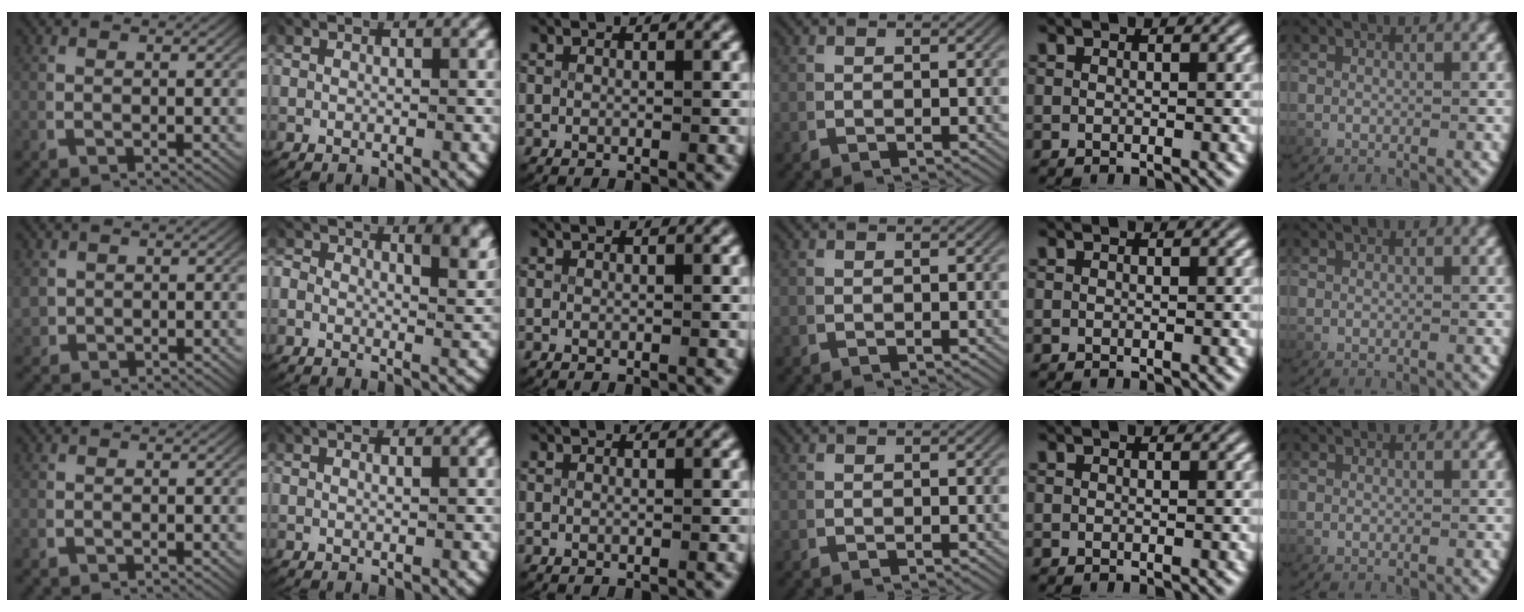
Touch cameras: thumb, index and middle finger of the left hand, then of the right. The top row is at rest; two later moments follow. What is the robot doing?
{"motion": "lift_and_place", "object": "scissors"}